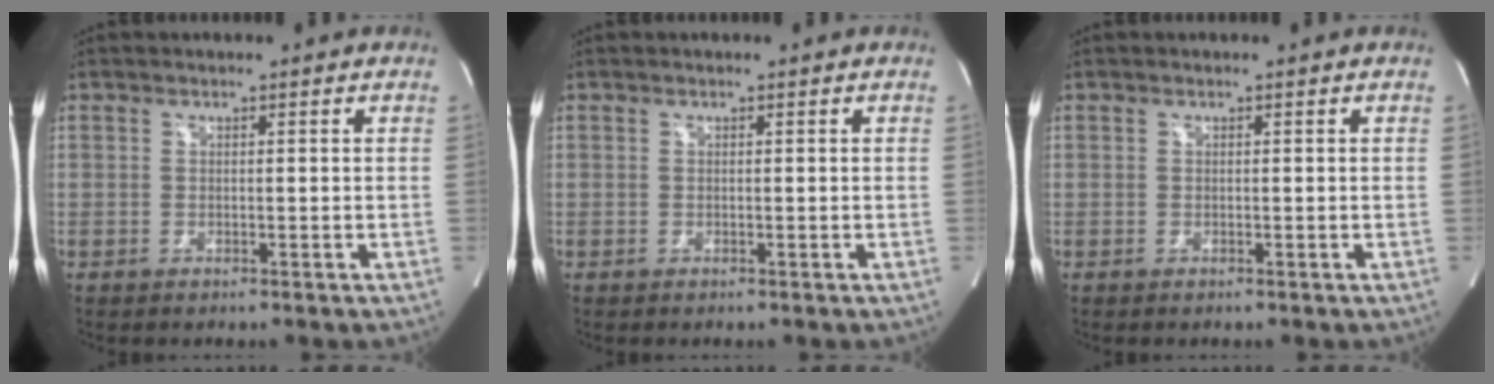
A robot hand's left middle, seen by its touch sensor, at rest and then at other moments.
{"total": 0.0}
{"total": 0.0}